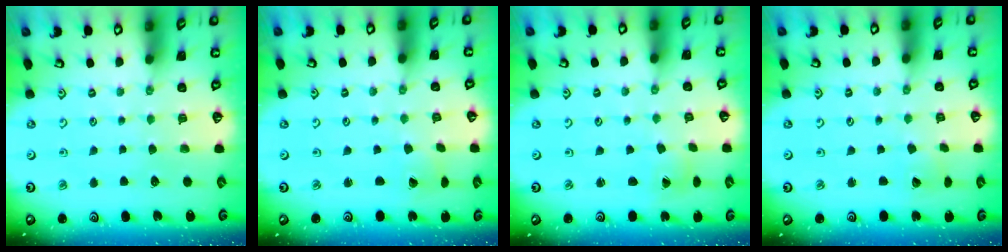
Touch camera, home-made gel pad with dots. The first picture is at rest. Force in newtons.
{"total": 1.6, "press": 1.6, "slide": 0.1}
{"total": 2.1, "press": 2.1, "slide": 0.2}
{"total": 3.5, "press": 3.5, "slide": 0.4}